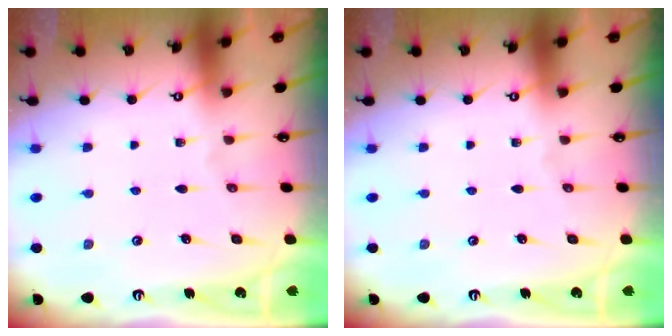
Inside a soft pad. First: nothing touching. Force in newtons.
{"total": 0.0}